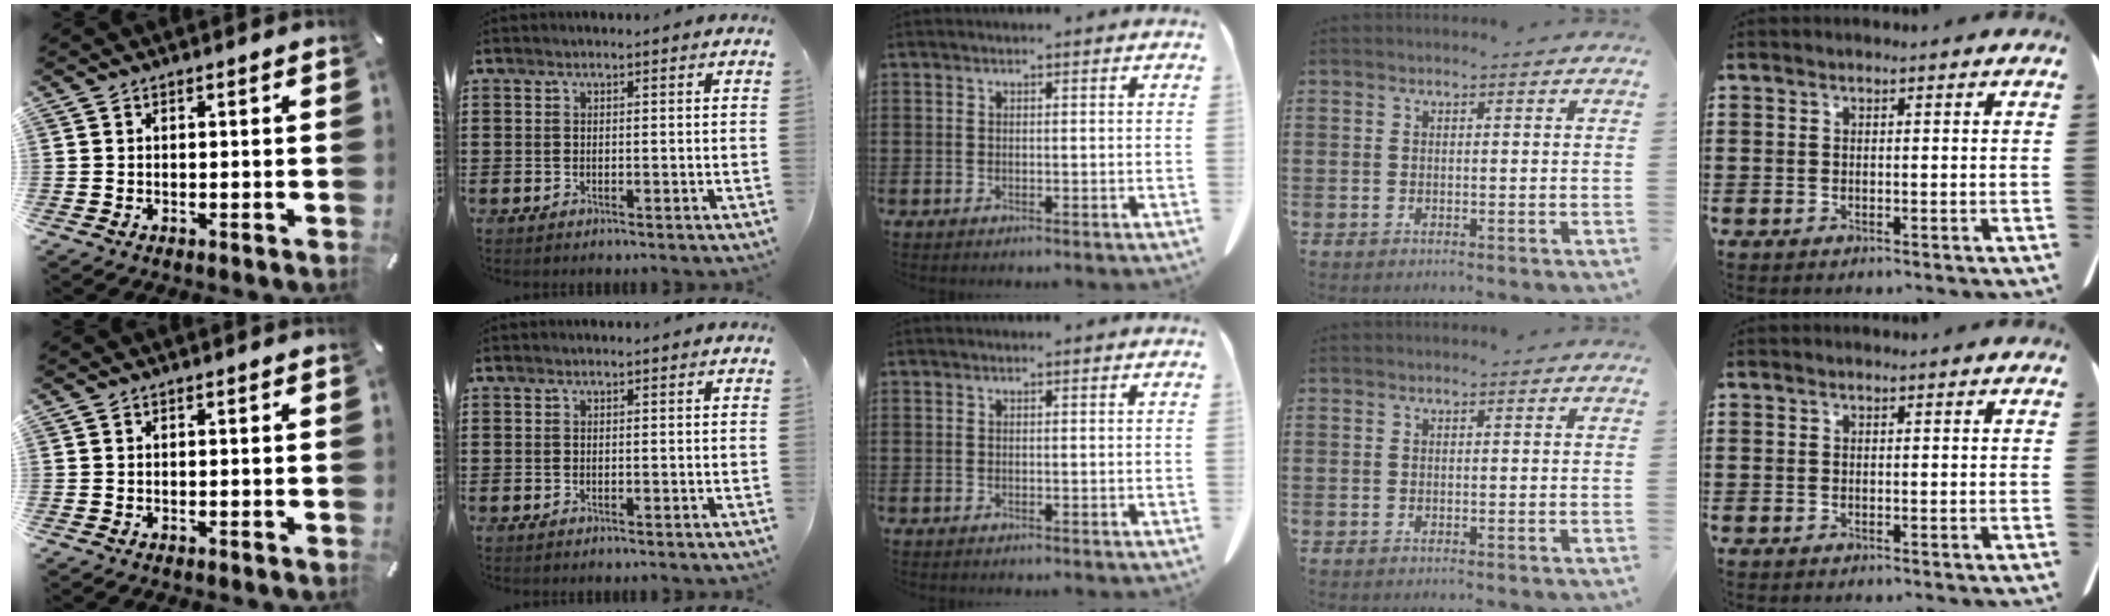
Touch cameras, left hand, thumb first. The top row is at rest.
{}